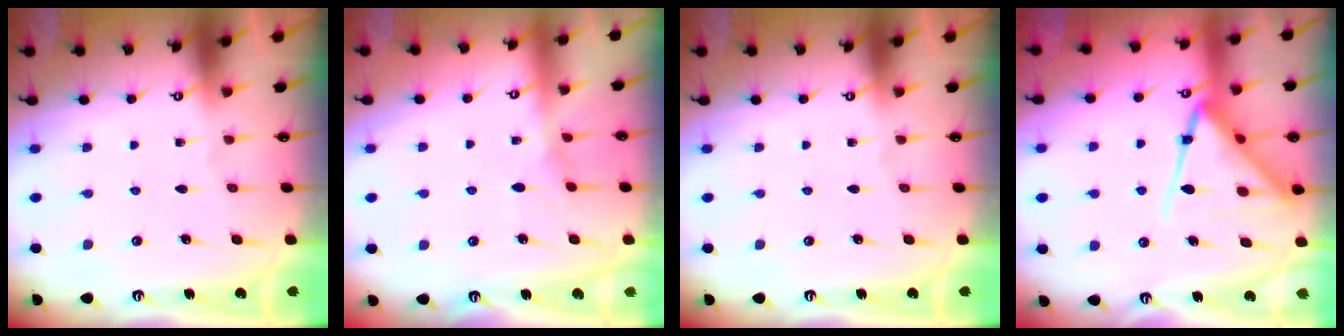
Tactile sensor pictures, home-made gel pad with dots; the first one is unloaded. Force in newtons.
{"total": 6.8, "press": 6.8, "slide": 0.8}
{"total": 0.0}
{"total": 14.9, "press": 14.8, "slide": 1.5}